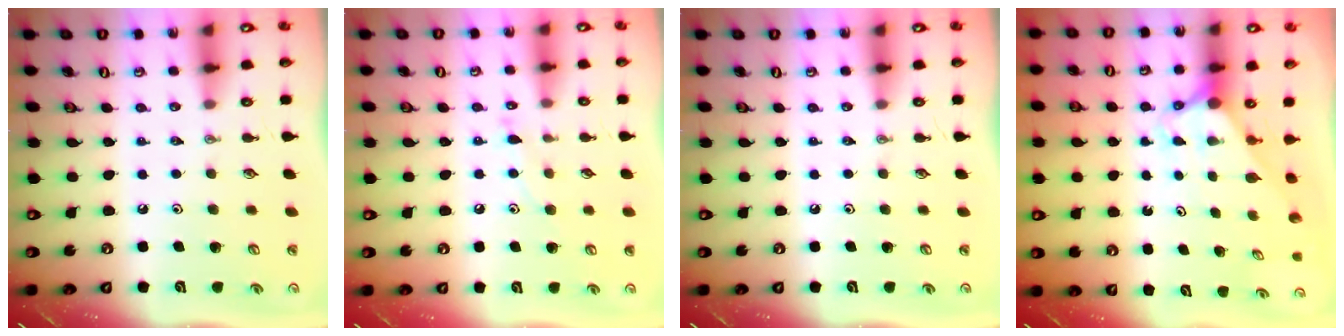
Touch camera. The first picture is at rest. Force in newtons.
{"total": 6.7, "press": 6.7, "slide": 0.3}
{"total": 0.0}
{"total": 3.0, "press": 3.0, "slide": 0.0}